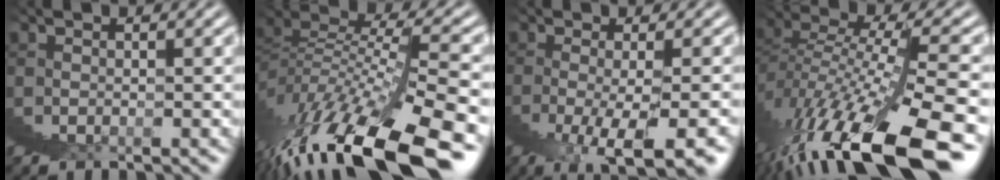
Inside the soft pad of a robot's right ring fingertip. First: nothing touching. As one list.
[{"total": 8.5, "force": [1.1, 2.2, 8.2], "torque": [-0.131, 0.007, 0.021]}, {"total": 3.6, "force": [0.1, -0.6, 3.5], "torque": [-0.064, 0.006, 0.003]}, {"total": 7.5, "force": [1.2, 1.8, 7.2], "torque": [-0.128, 0.004, 0.024]}]